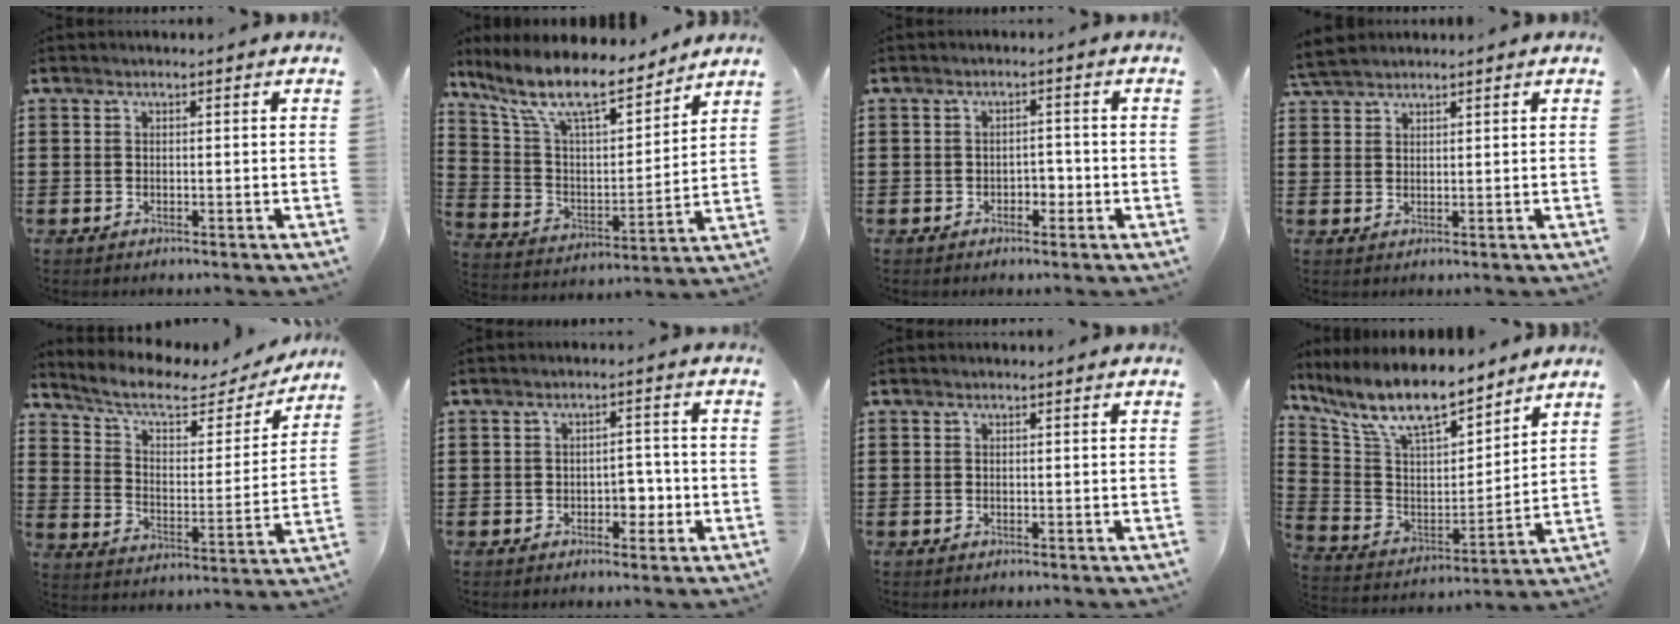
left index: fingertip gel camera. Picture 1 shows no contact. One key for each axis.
{"total": 11.4, "fx": 9.2, "fy": 2.3, "fz": 6.3, "tx": -0.158, "ty": -0.051, "tz": 0.160}
{"total": 2.0, "fx": -1.1, "fy": 1.3, "fz": 1.0, "tx": -0.025, "ty": 0.002, "tz": -0.027}
{"total": 2.9, "fx": 2.7, "fy": 0.6, "fz": 0.8, "tx": -0.023, "ty": 0.001, "tz": 0.053}
{"total": 6.6, "fx": 5.2, "fy": 2.2, "fz": 3.5, "tx": -0.093, "ty": -0.025, "tz": 0.085}
{"total": 3.5, "fx": -1.3, "fy": 2.2, "fz": 2.5, "tx": -0.041, "ty": 0.001, "tz": -0.029}
{"total": 0.0}
{"total": 11.7, "fx": 9.5, "fy": 3.2, "fz": 6.0, "tx": -0.158, "ty": -0.050, "tz": 0.169}